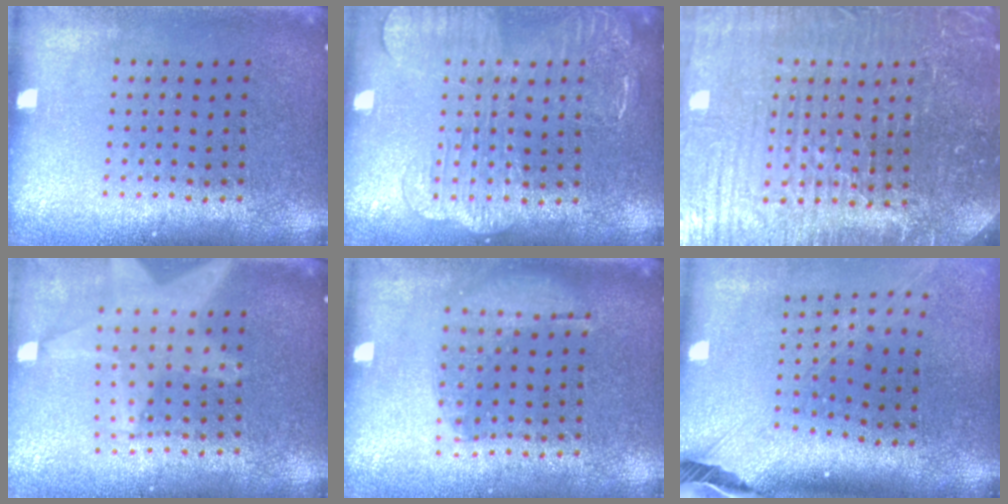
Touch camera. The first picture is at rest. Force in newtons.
{"total": 2.0, "press": 2.0, "slide": 0.4}
{"total": 5.4, "press": 5.1, "slide": 1.9}
{"total": 2.3, "press": 1.8, "slide": 1.3}
{"total": 1.0, "press": 0.9, "slide": 0.4}
{"total": 2.7, "press": 1.9, "slide": 1.9}